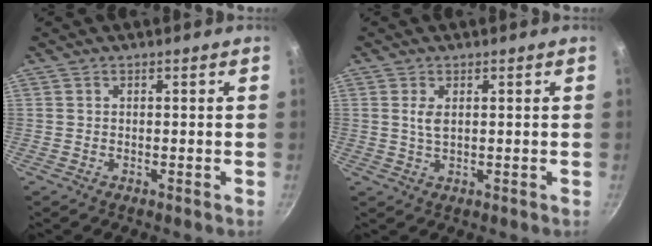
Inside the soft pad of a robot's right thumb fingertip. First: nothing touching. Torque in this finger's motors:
{"motor_torque": [-0.03, 0.20, 0.28, -0.21, 0.16]}